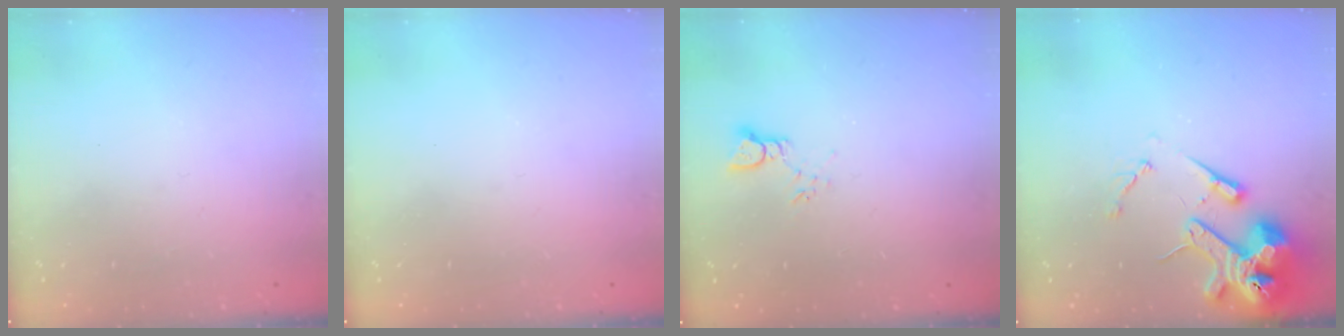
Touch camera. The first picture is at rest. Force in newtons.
{"total": 0.0}
{"total": 2.3, "press": 2.3, "slide": 0.1}
{"total": 14.8, "press": 14.6, "slide": 2.2}